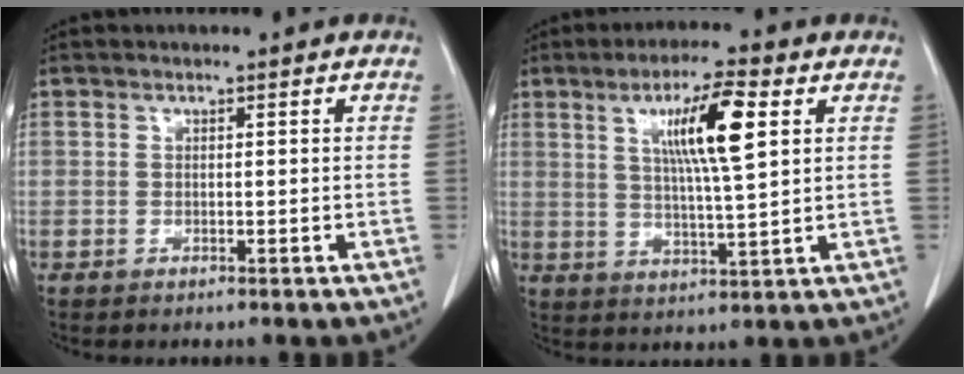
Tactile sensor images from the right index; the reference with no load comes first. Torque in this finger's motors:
{"motor_torque": [0.40, 0.16, 0.24, 0.09]}